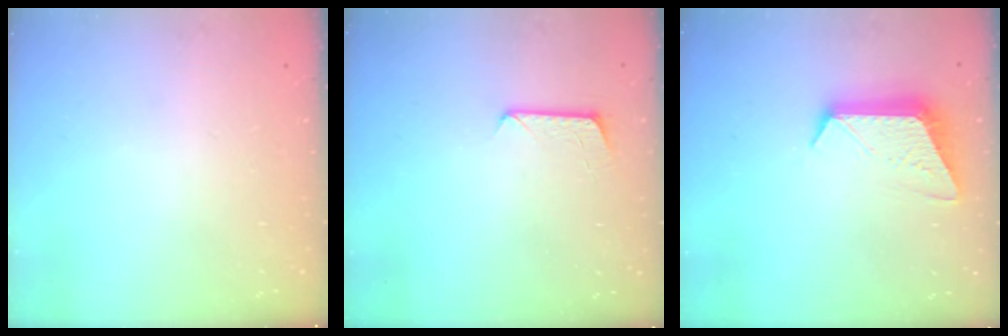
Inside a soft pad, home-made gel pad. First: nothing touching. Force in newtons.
{"total": 8.8, "press": 8.8, "slide": 0.6}
{"total": 10.3, "press": 10.3, "slide": 0.4}